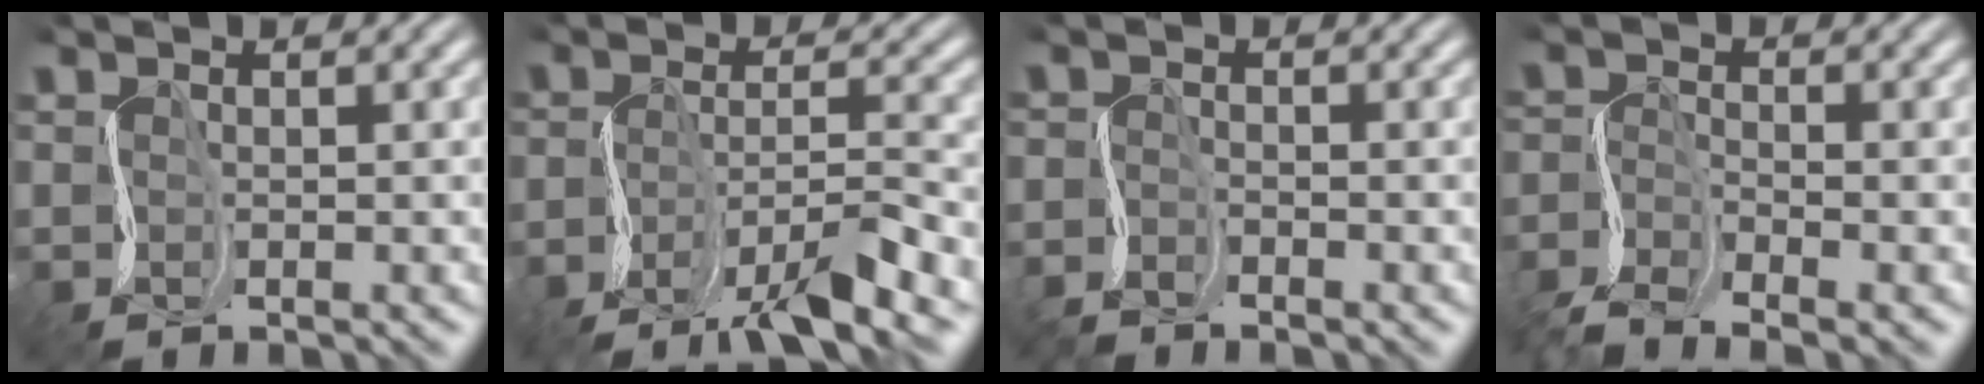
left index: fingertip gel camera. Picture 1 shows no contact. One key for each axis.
{"total": 6.4, "fx": -4.5, "fy": 1.1, "fz": 4.4, "tx": -0.072, "ty": 0.005, "tz": -0.089}
{"total": 2.4, "fx": -2.3, "fy": 0.2, "fz": 0.3, "tx": -0.011, "ty": -0.002, "tz": -0.056}
{"total": 4.9, "fx": -4.2, "fy": 1.1, "fz": 2.3, "tx": -0.051, "ty": -0.007, "tz": -0.092}